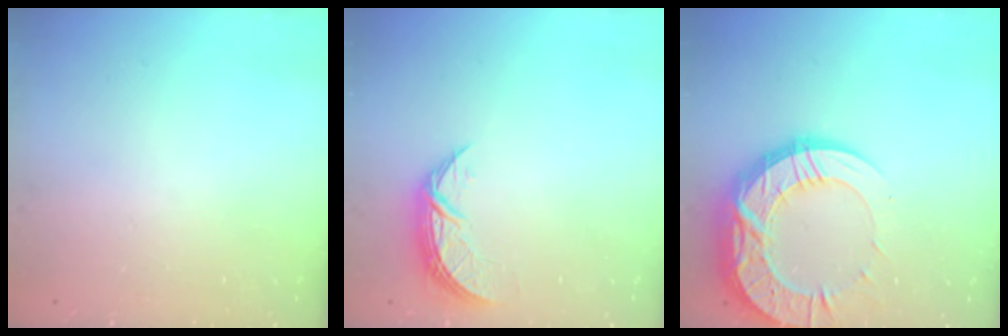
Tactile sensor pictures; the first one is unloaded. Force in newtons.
{"total": 7.3, "press": 7.3, "slide": 0.5}
{"total": 20.3, "press": 20.2, "slide": 1.7}